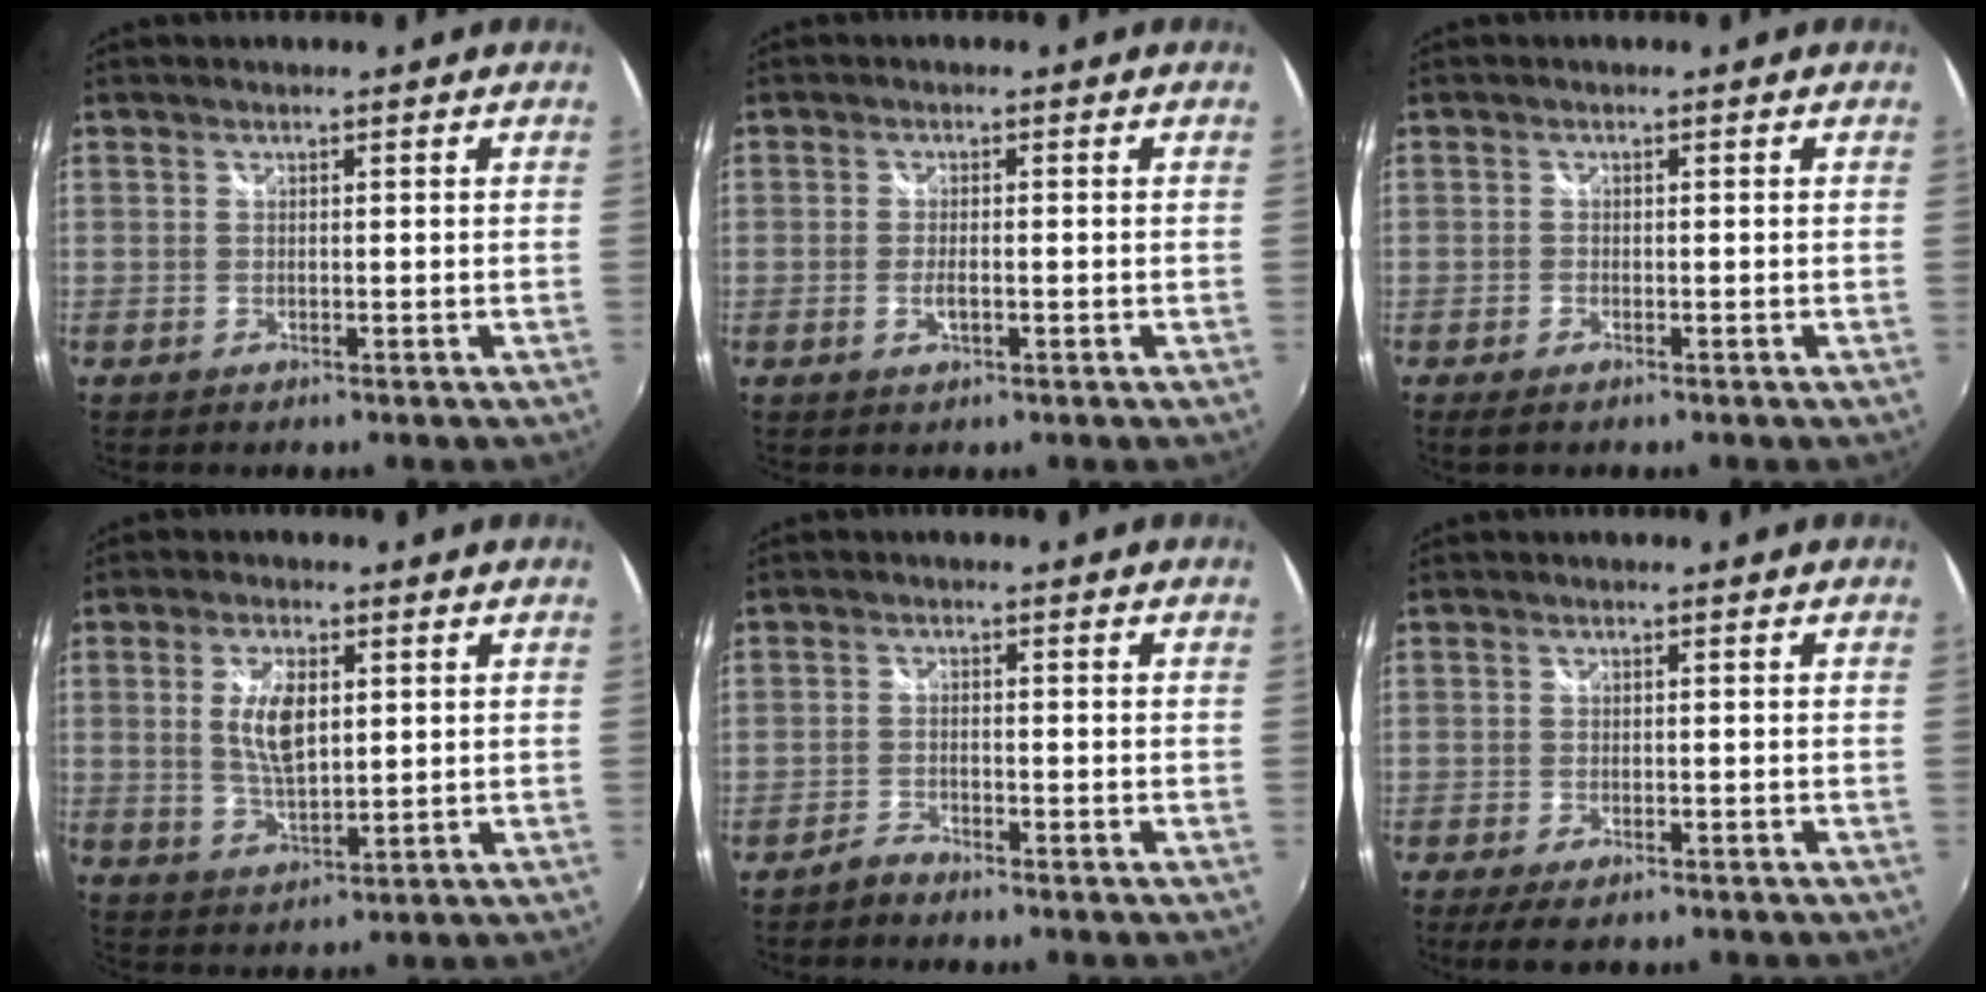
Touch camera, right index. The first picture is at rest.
{"total": 2.3, "force": [-0.7, 0.8, 2.0], "torque": [-0.039, -0.004, -0.011]}
{"total": 1.5, "force": [-1.1, 0.6, 0.9], "torque": [-0.018, -0.005, -0.020]}
{"total": 7.6, "force": [1.5, 3.7, 6.5], "torque": [-0.122, 0.001, 0.031]}
{"total": 2.2, "force": [-2.1, 0.5, 0.4], "torque": [-0.015, 0.002, -0.041]}
{"total": 4.9, "force": [-3.5, 1.7, 2.9], "torque": [-0.065, -0.021, -0.060]}